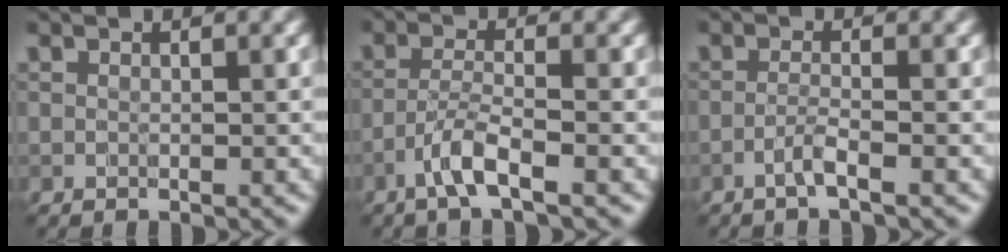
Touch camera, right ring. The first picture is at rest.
{"total": 2.7, "force": [-1.8, 0.1, 2.1], "torque": [-0.039, 0.007, -0.044]}
{"total": 1.4, "force": [-0.8, -0.1, 1.1], "torque": [-0.016, 0.005, -0.024]}